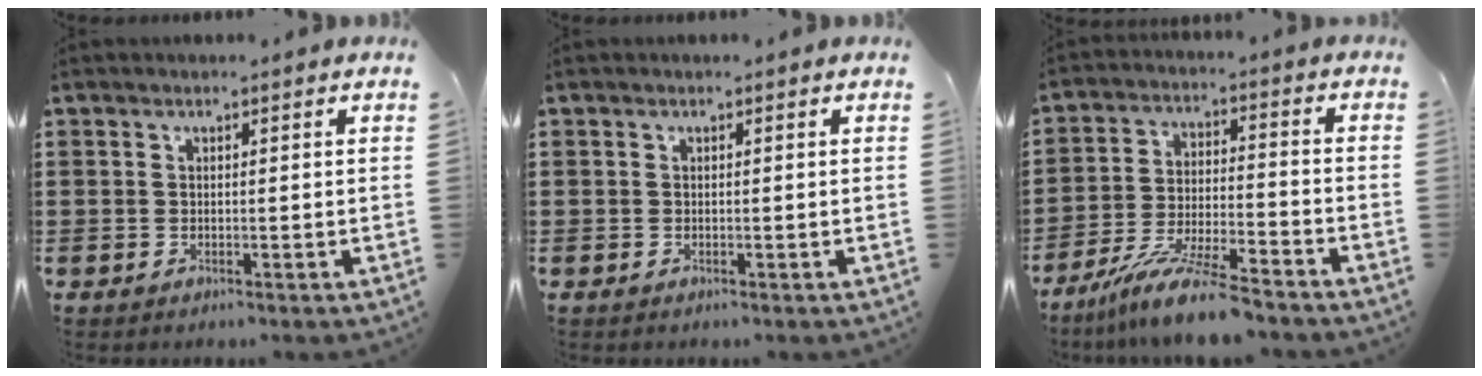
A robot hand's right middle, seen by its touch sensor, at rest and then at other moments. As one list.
[{"total": 0.0}, {"total": 10.3, "force": [-8.9, 0.4, 5.2], "torque": [-0.101, 0.005, -0.171]}]